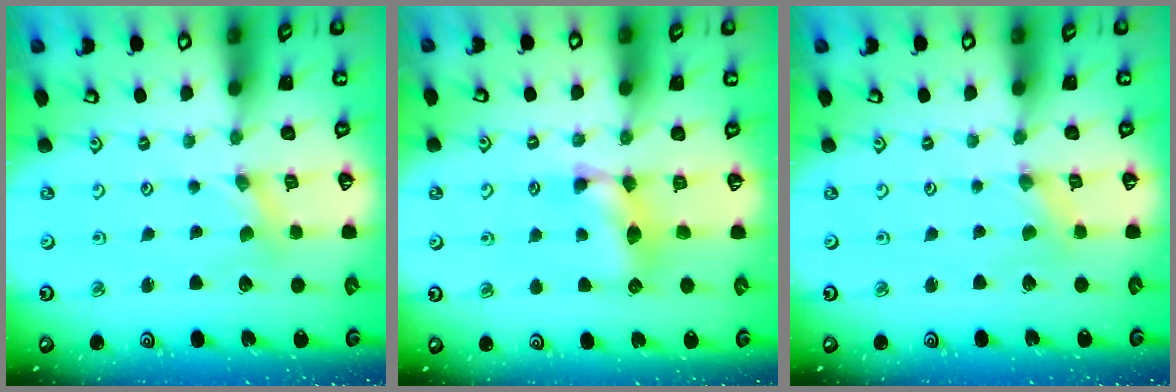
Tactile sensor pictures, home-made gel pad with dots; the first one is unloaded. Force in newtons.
{"total": 10.0, "press": 10.0, "slide": 0.4}
{"total": 0.0}